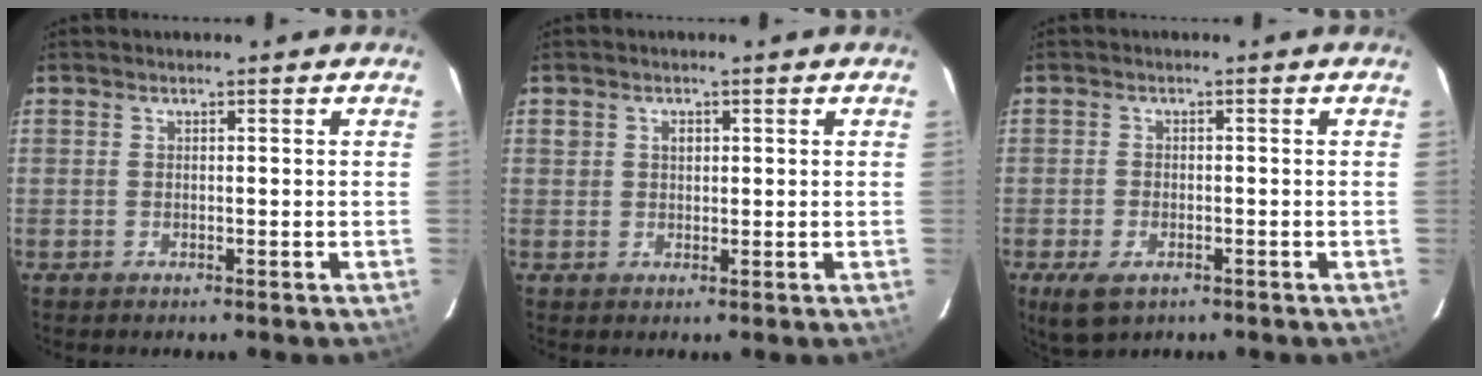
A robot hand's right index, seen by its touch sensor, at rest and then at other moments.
{"total": 1.7, "force": [0.5, 1.5, 0.7], "torque": [-0.009, 0.006, 0.008]}
{"total": 5.2, "force": [-2.9, 2.9, 3.2], "torque": [-0.076, -0.017, -0.050]}